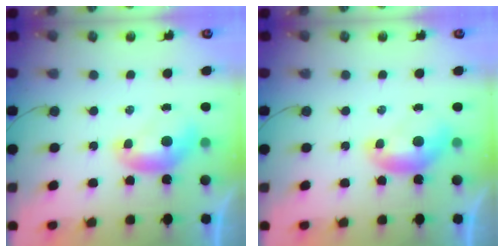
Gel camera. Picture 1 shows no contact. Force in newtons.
{"total": 0.0}